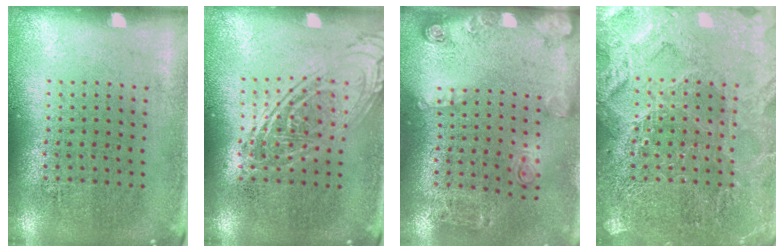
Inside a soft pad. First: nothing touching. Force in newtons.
{"total": 2.5, "press": 2.5, "slide": 0.2}
{"total": 2.1, "press": 1.3, "slide": 1.6}
{"total": 3.7, "press": 3.7, "slide": 0.4}